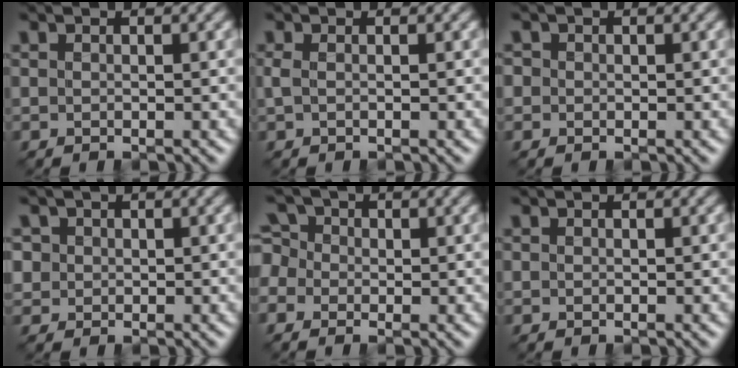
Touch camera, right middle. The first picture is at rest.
{"total": 0.9, "force": [0.0, 0.4, 0.8], "torque": [-0.022, 0.000, -0.004]}
{"total": 0.9, "force": [-0.1, 0.9, 0.1], "torque": [0.002, -0.002, -0.006]}
{"total": 1.4, "force": [0.3, 1.4, 0.2], "torque": [-0.004, -0.006, 0.014]}
{"total": 4.0, "force": [-0.1, 3.5, 1.8], "torque": [-0.048, 0.021, -0.024]}
{"total": 0.0}